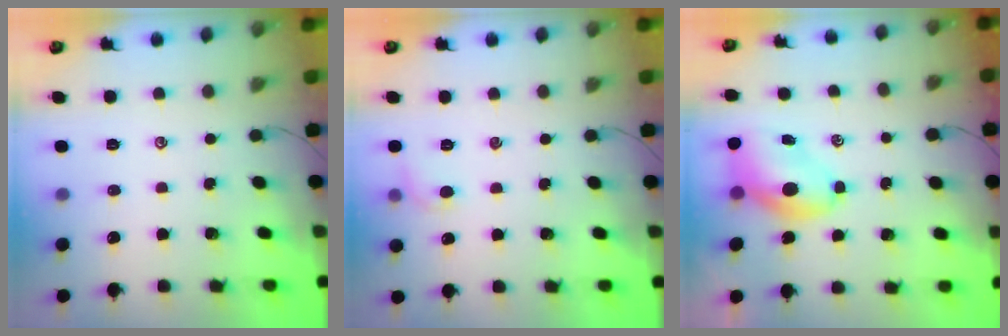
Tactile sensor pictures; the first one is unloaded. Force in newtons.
{"total": 5.3, "press": 5.1, "slide": 1.5}
{"total": 7.2, "press": 7.0, "slide": 1.5}